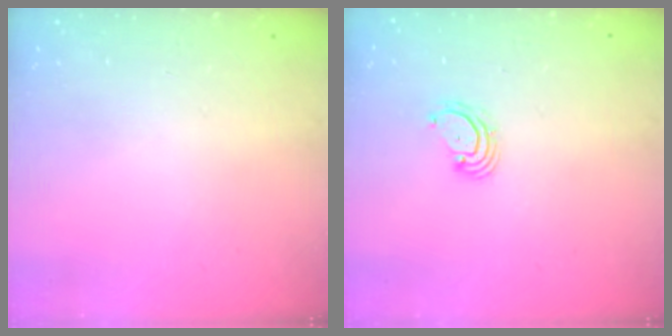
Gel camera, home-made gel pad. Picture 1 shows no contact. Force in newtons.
{"total": 3.0, "press": 3.0, "slide": 0.2}